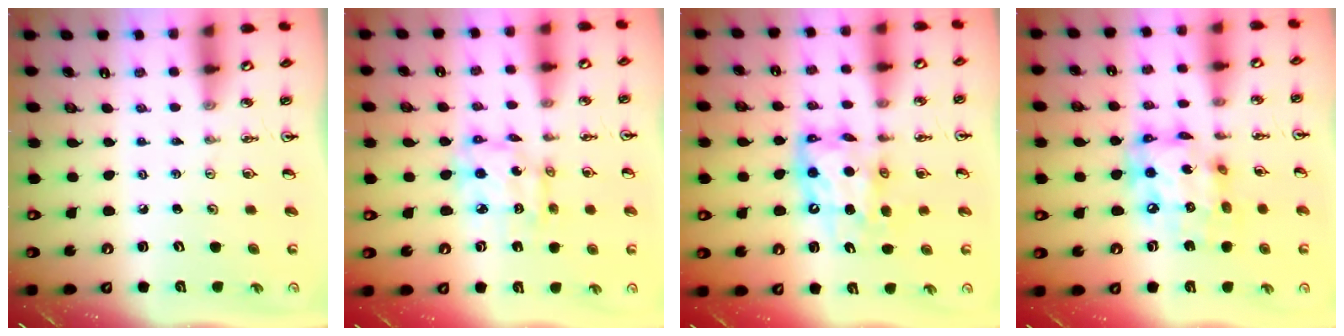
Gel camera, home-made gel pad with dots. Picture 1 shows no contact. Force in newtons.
{"total": 8.3, "press": 8.2, "slide": 0.6}
{"total": 10.4, "press": 10.4, "slide": 1.1}
{"total": 14.6, "press": 14.5, "slide": 1.2}